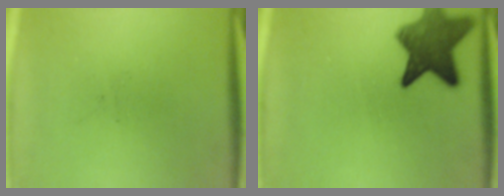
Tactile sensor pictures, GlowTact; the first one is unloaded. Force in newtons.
{"total": 9.3}